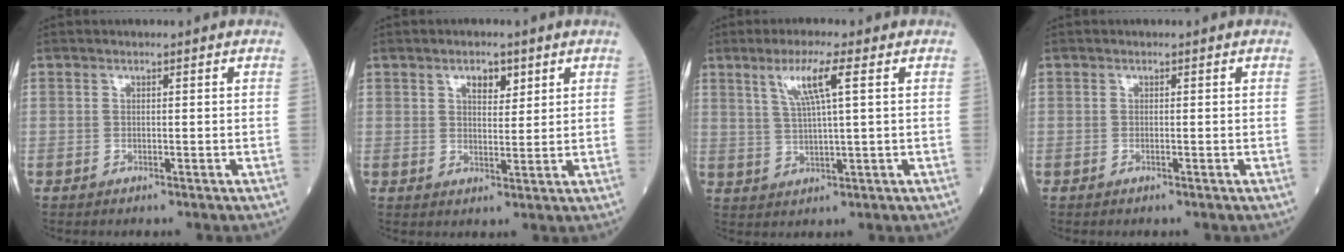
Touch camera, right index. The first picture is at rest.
{"total": 3.6, "force": [2.0, 1.7, 2.4], "torque": [-0.036, 0.001, 0.032]}
{"total": 6.2, "force": [2.7, -0.2, 5.6], "torque": [-0.110, 0.003, 0.053]}
{"total": 0.0}